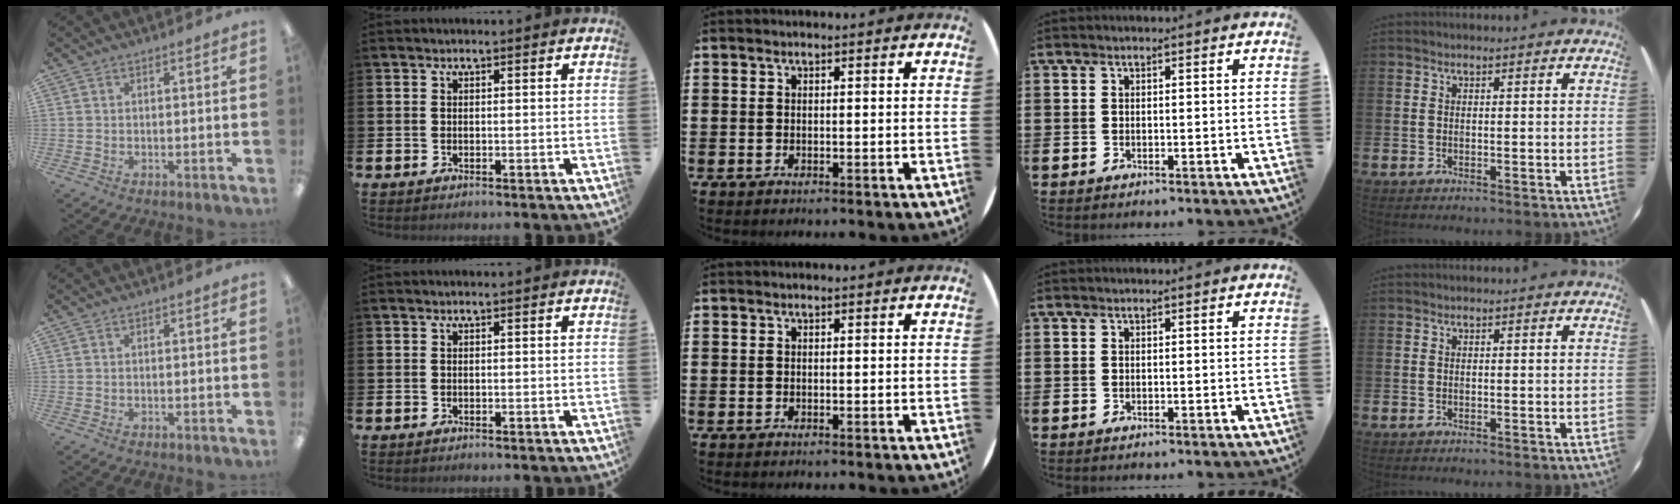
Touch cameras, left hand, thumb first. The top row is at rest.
{}